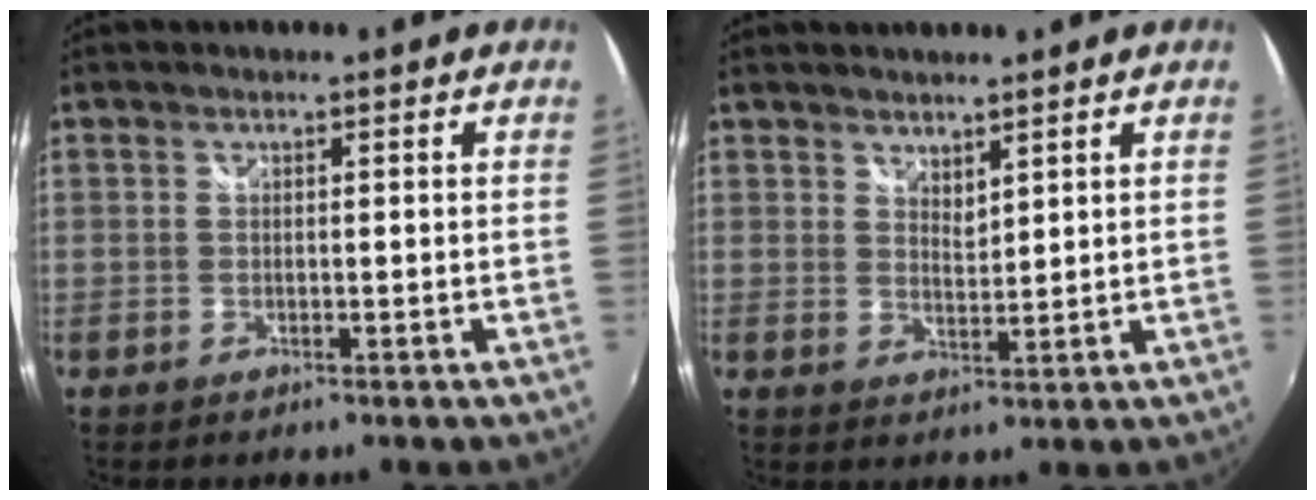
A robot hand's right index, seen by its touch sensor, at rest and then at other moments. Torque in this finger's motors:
{"motor_torque": [-0.03, 0.14, -0.04, 0.00]}